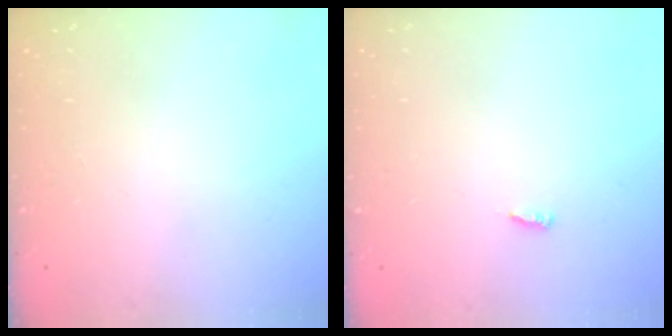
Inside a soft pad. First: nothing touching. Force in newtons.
{"total": 3.0, "press": 3.0, "slide": 0.0}